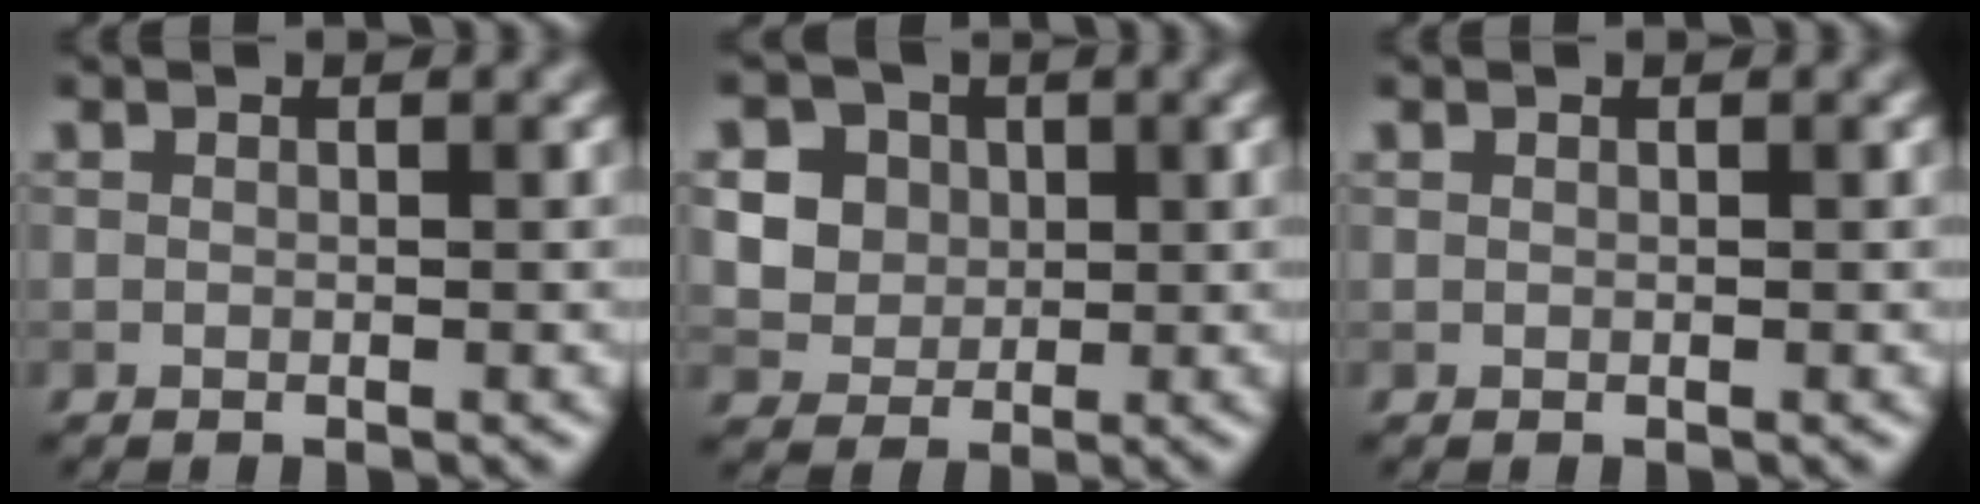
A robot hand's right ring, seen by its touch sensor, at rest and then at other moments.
{"total": 7.7, "force": [2.8, 6.4, 3.3], "torque": [-0.061, 0.022, 0.038]}
{"total": 0.0}